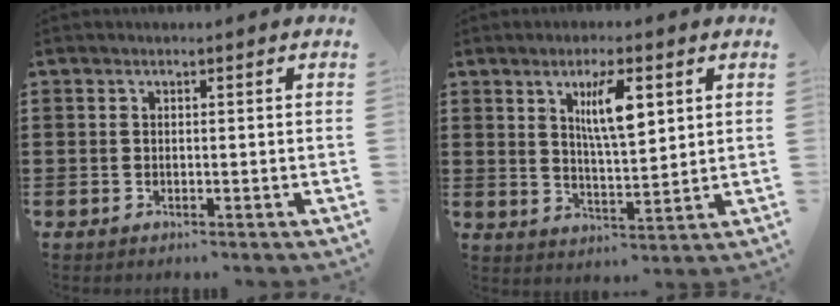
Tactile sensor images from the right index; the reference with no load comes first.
{"total": 7.0, "force": [2.9, 2.0, 6.1], "torque": [-0.110, 0.002, 0.045]}